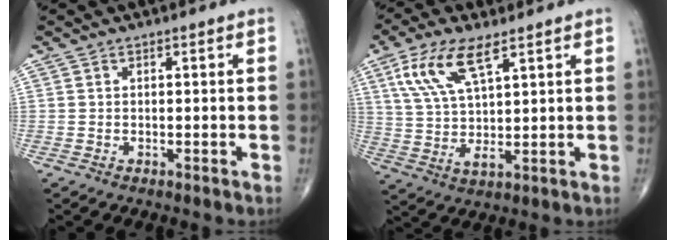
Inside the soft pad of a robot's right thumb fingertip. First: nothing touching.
{"total": 11.3, "force": [5.5, 3.9, 9.0], "torque": [-0.185, -0.012, 0.111]}